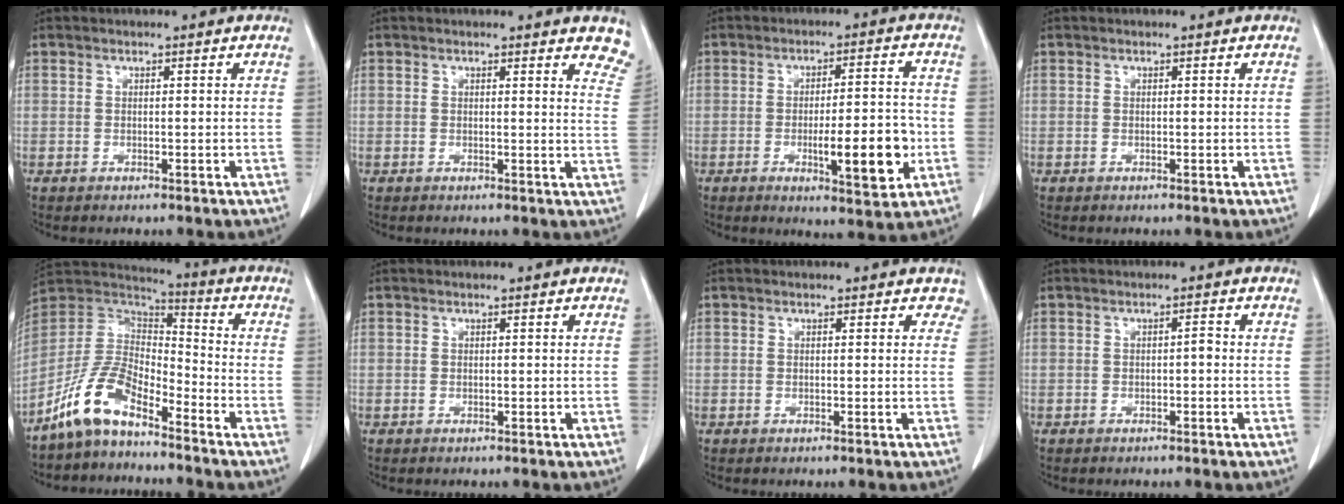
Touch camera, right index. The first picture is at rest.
{"total": 5.8, "force": [5.4, 1.3, 1.8], "torque": [0.000, -0.022, 0.029]}
{"total": 10.3, "force": [-2.7, 2.2, 9.7], "torque": [-0.139, 0.001, -0.034]}
{"total": 0.0}
{"total": 10.8, "force": [-7.9, 3.7, 6.4], "torque": [-0.146, 0.019, -0.160]}
{"total": 0.0}
{"total": 1.6, "force": [1.2, 1.1, 0.0], "torque": [0.017, 0.004, 0.001]}
{"total": 1.0, "force": [-0.2, 0.3, 1.0], "torque": [-0.014, 0.003, -0.003]}